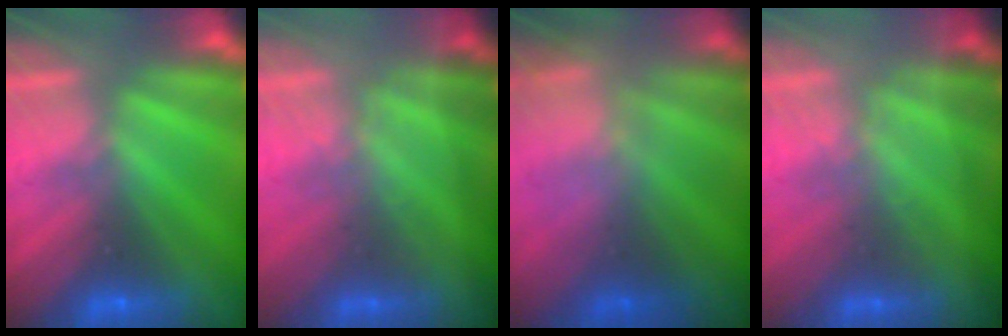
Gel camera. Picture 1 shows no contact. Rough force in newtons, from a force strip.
{"total": 1.3}
{"total": 9.4}
{"total": 1.3}